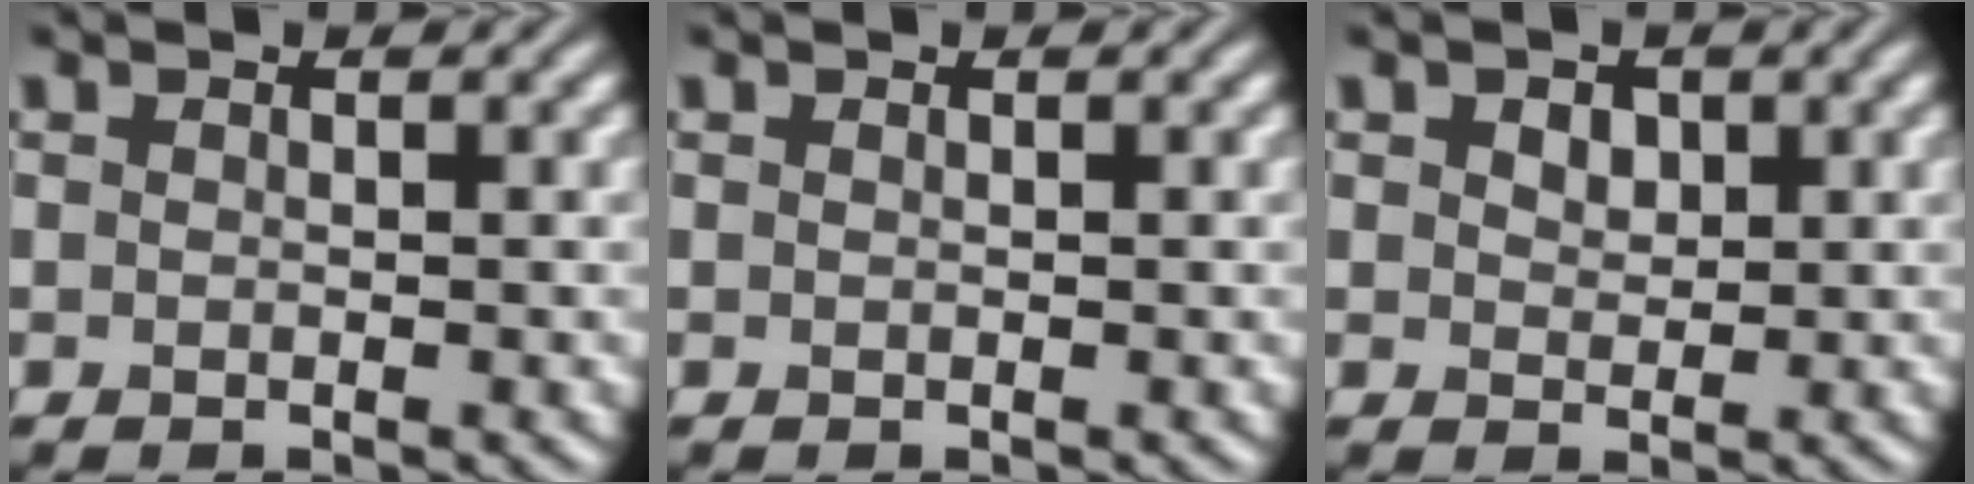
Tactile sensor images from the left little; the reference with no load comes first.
{"total": 0.0}
{"total": 2.2, "force": [1.0, 1.5, 1.2], "torque": [-0.018, 0.008, 0.007]}